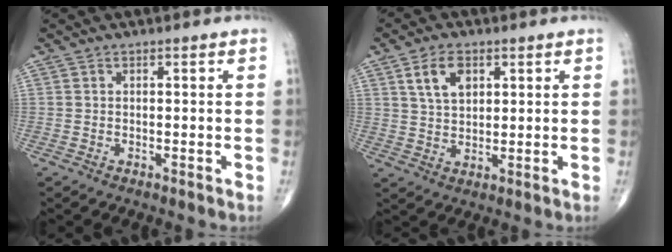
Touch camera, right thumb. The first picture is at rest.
{"total": 6.4, "force": [2.7, 3.8, 4.3], "torque": [-0.067, -0.011, 0.053]}